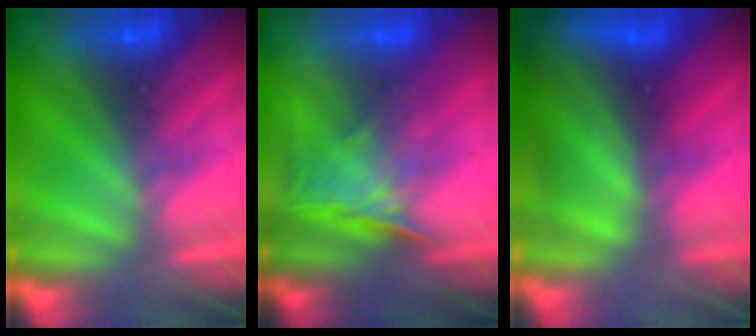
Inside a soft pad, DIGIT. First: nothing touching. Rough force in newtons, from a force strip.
{"total": 1.3}
{"total": 9.3}